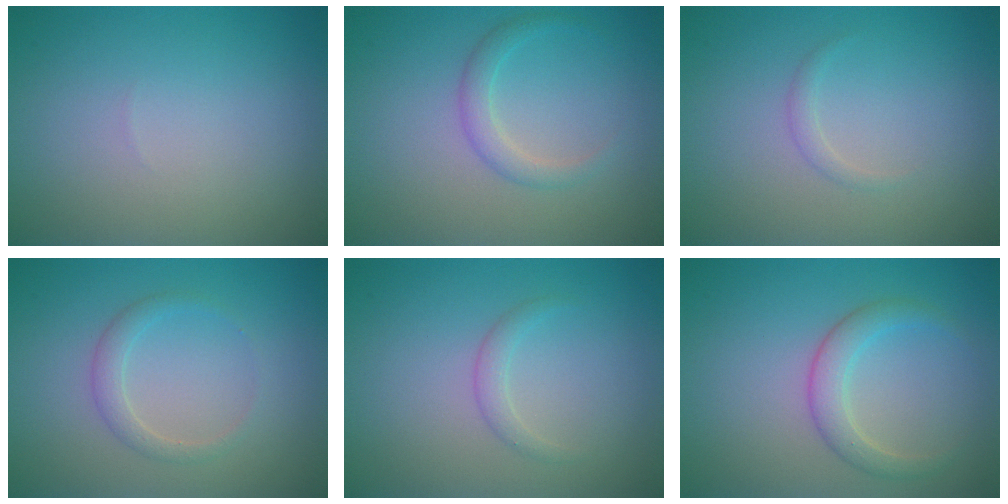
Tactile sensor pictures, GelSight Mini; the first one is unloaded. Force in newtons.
{"total": 1.8, "press": 1.8, "slide": 0.2}
{"total": 0.7, "press": 0.7, "slide": 0.0}
{"total": 1.6, "press": 1.6, "slide": 0.1}
{"total": 1.2, "press": 1.2, "slide": 0.0}
{"total": 2.5, "press": 2.5, "slide": 0.2}